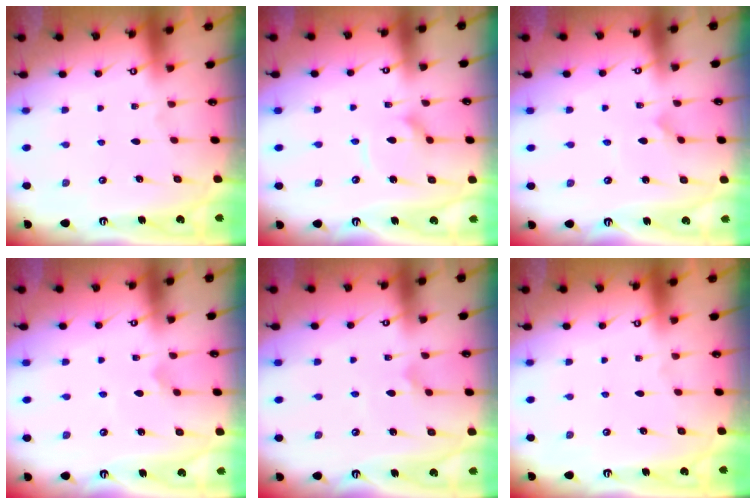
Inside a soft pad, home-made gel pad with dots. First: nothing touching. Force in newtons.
{"total": 7.6, "press": 7.5, "slide": 0.8}
{"total": 2.9, "press": 2.9, "slide": 0.2}
{"total": 2.7, "press": 2.7, "slide": 0.6}
{"total": 2.6, "press": 2.6, "slide": 0.3}
{"total": 0.0}